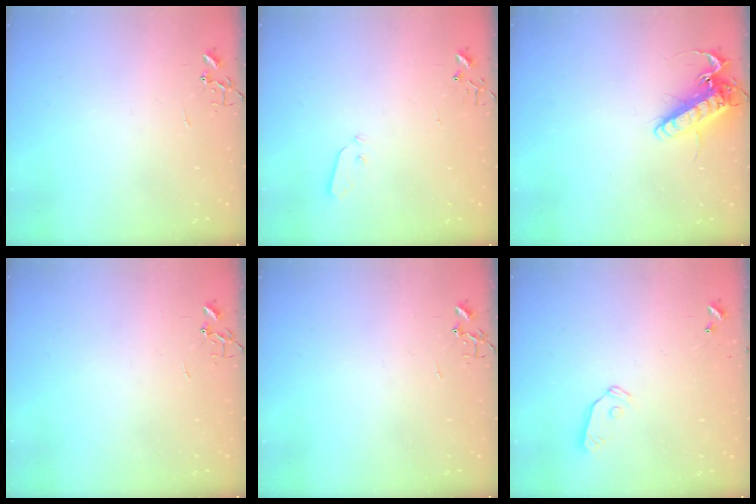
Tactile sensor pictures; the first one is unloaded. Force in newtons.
{"total": 3.8, "press": 3.8, "slide": 0.1}
{"total": 15.2, "press": 15.0, "slide": 2.4}
{"total": 0.0}
{"total": 0.0}
{"total": 5.5, "press": 5.5, "slide": 0.2}